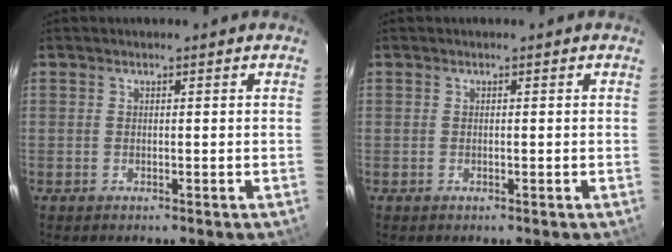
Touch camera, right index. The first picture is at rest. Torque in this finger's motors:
{"motor_torque": [-0.16, 0.08, -0.03, 0.00]}